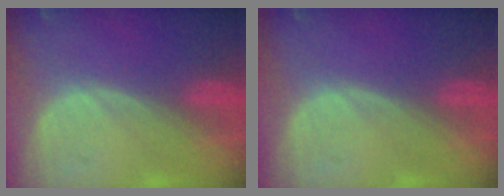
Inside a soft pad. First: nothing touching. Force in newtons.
{"total": 0.0}